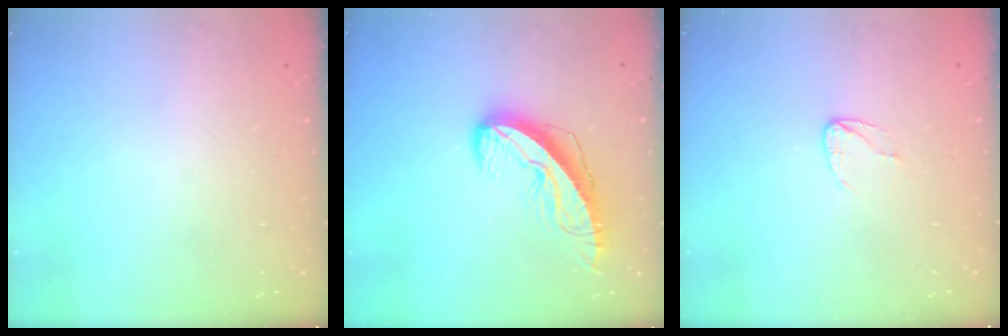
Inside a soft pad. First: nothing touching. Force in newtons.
{"total": 10.0, "press": 10.0, "slide": 1.2}
{"total": 3.6, "press": 3.6, "slide": 0.3}